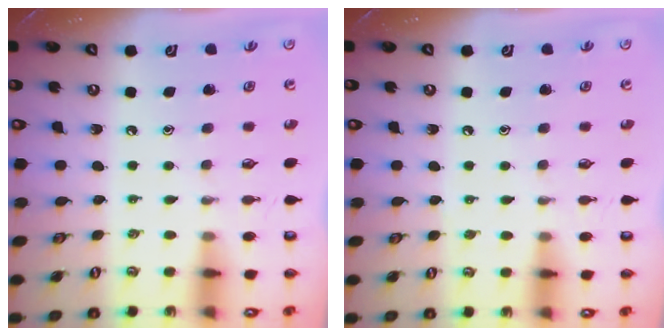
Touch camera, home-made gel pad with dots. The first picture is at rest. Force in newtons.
{"total": 3.0, "press": 2.9, "slide": 0.3}